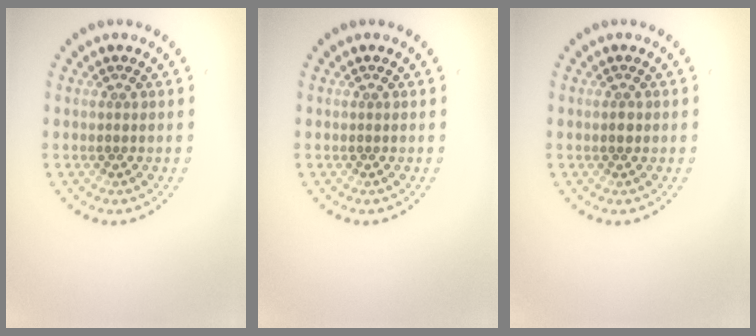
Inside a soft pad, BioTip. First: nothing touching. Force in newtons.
{"total": 0.0}
{"total": 0.8, "press": 0.8, "slide": 0.1}